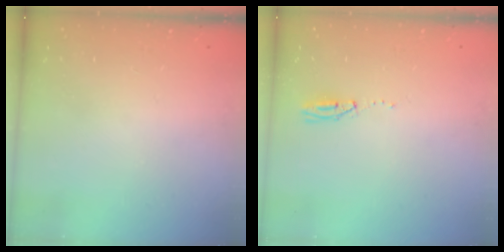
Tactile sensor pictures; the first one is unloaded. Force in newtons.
{"total": 4.2, "press": 2.6, "slide": 3.3}